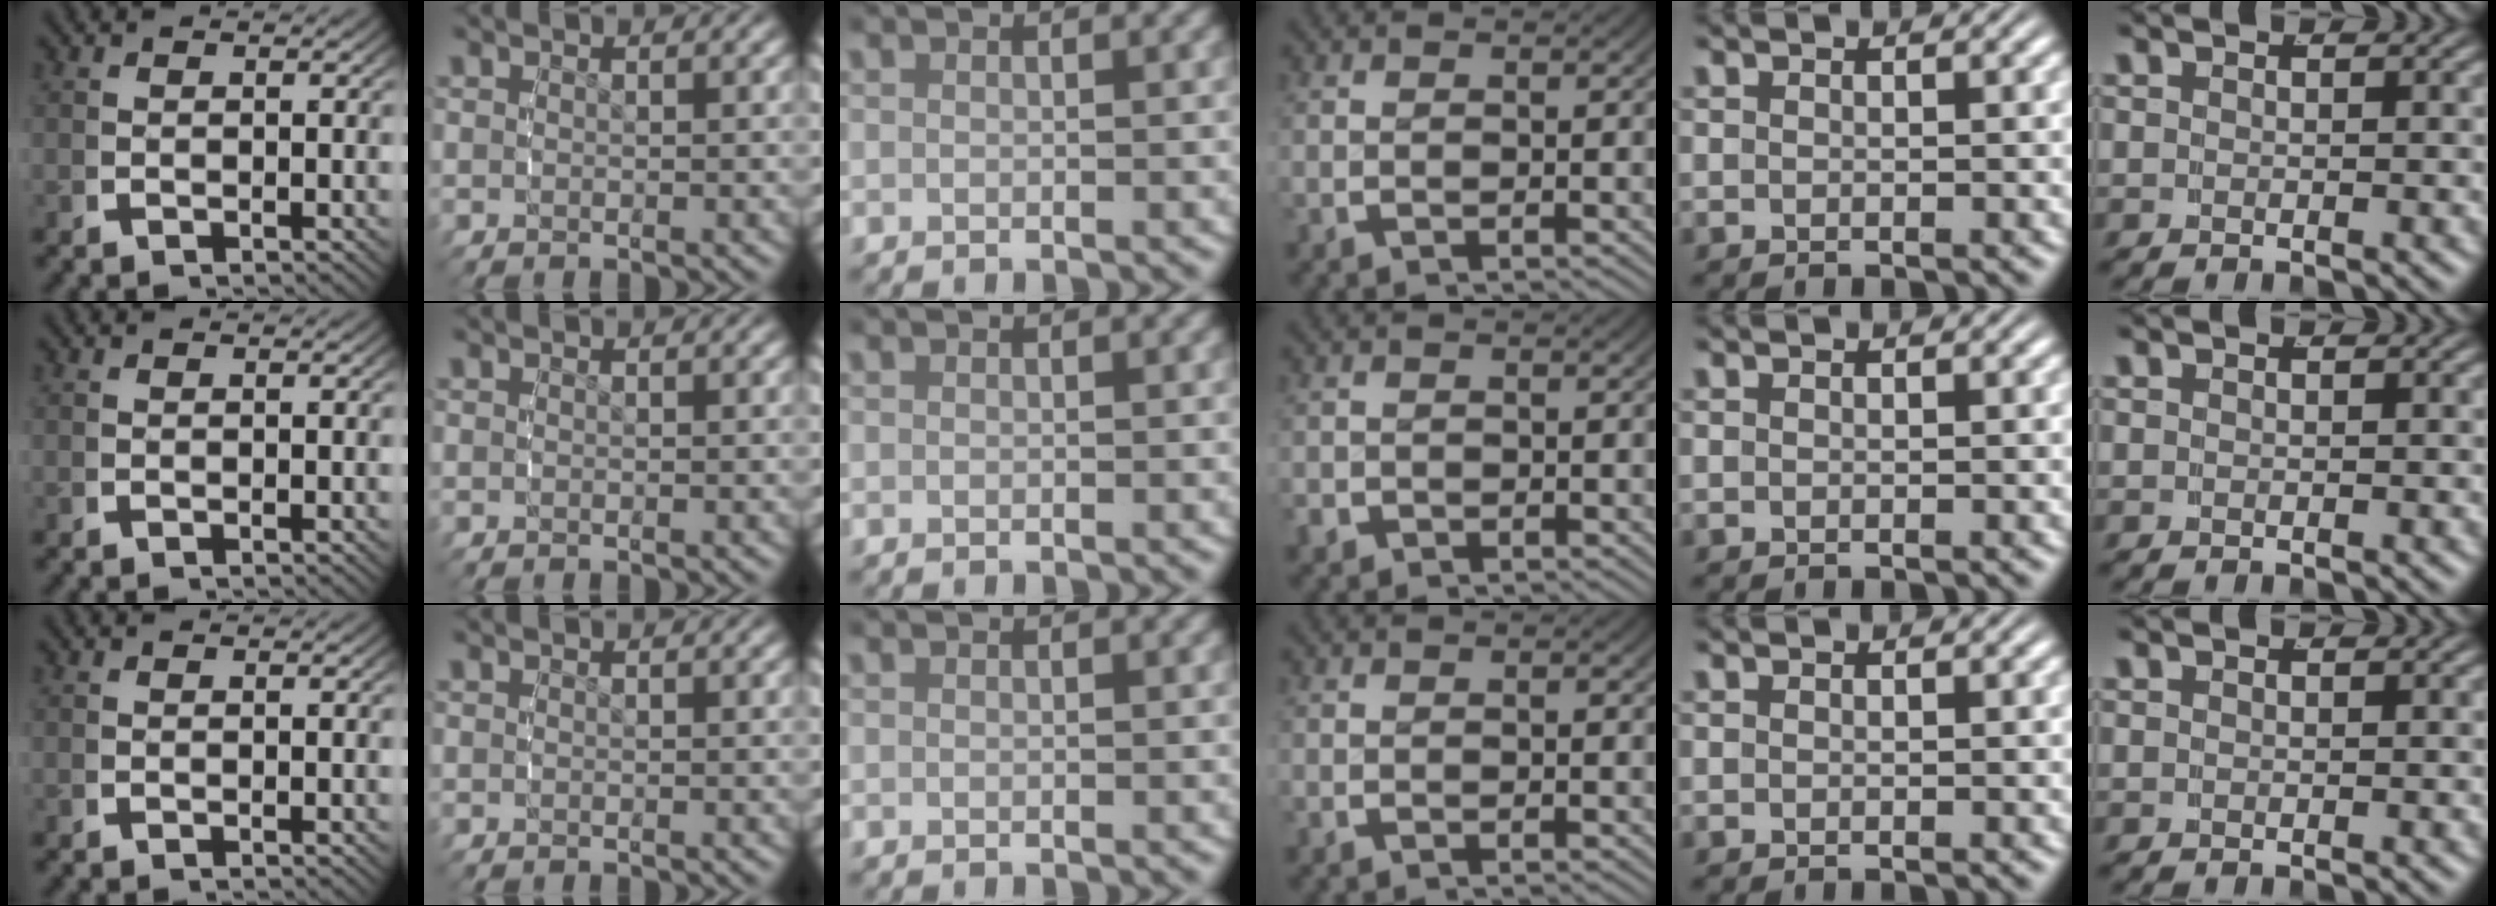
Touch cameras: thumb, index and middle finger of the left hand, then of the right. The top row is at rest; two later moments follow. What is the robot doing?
{"motion": "grasp_and_lifting", "object": "small bumper sticker"}